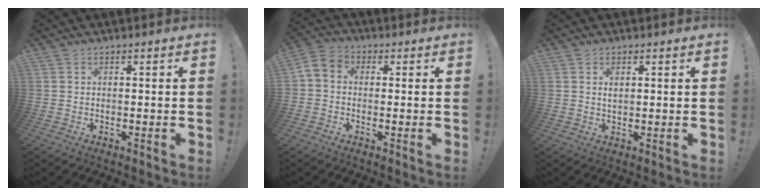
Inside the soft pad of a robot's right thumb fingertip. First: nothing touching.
{"total": 4.2, "force": [-0.8, 3.4, 2.4], "torque": [-0.052, 0.007, -0.012]}
{"total": 1.5, "force": [0.5, 1.0, 1.0], "torque": [-0.013, -0.001, 0.007]}